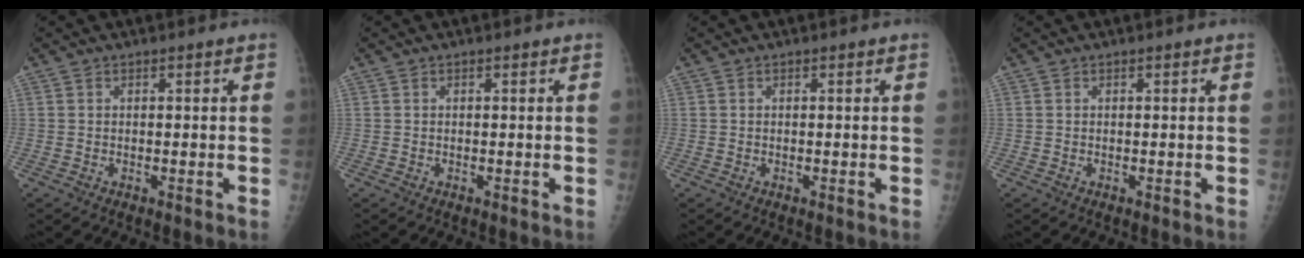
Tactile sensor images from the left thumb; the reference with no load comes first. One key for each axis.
{"total": 0.0}
{"total": 0.0}
{"total": 0.0}